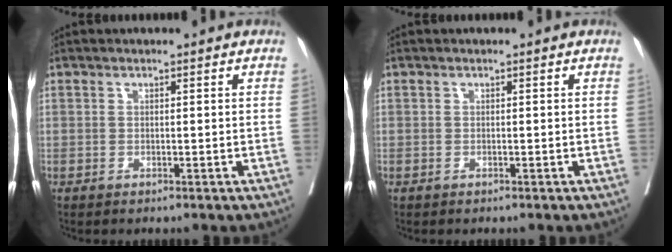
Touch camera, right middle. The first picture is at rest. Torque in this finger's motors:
{"motor_torque": [-0.56, -0.42, -0.28, -0.08]}